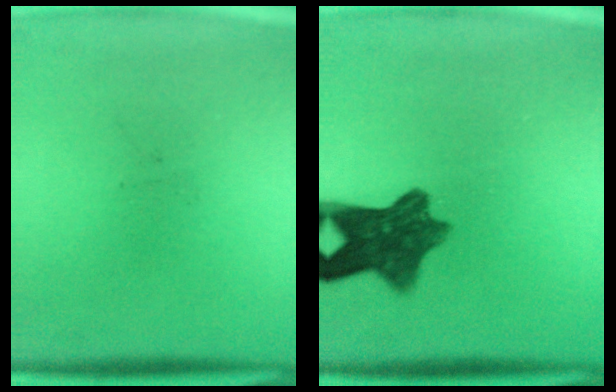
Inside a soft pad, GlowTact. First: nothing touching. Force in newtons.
{"total": 9.1}